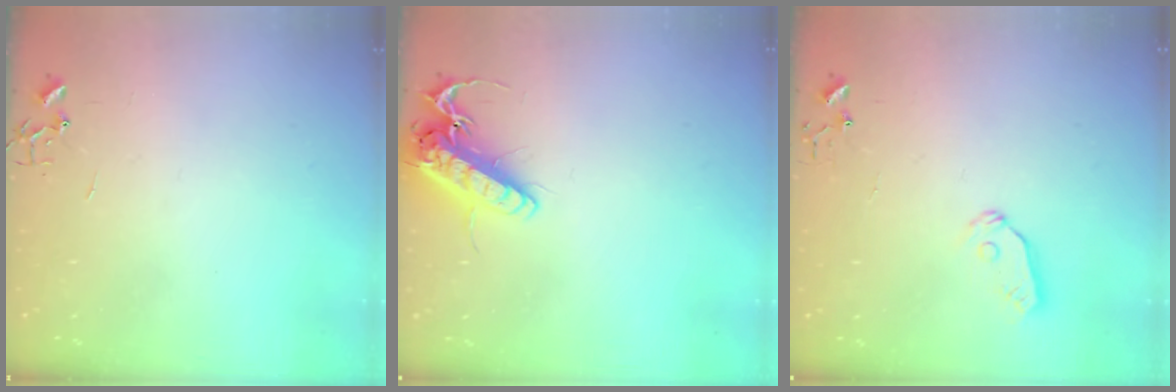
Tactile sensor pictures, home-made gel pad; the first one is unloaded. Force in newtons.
{"total": 13.8, "press": 13.6, "slide": 2.4}
{"total": 6.5, "press": 6.5, "slide": 0.2}